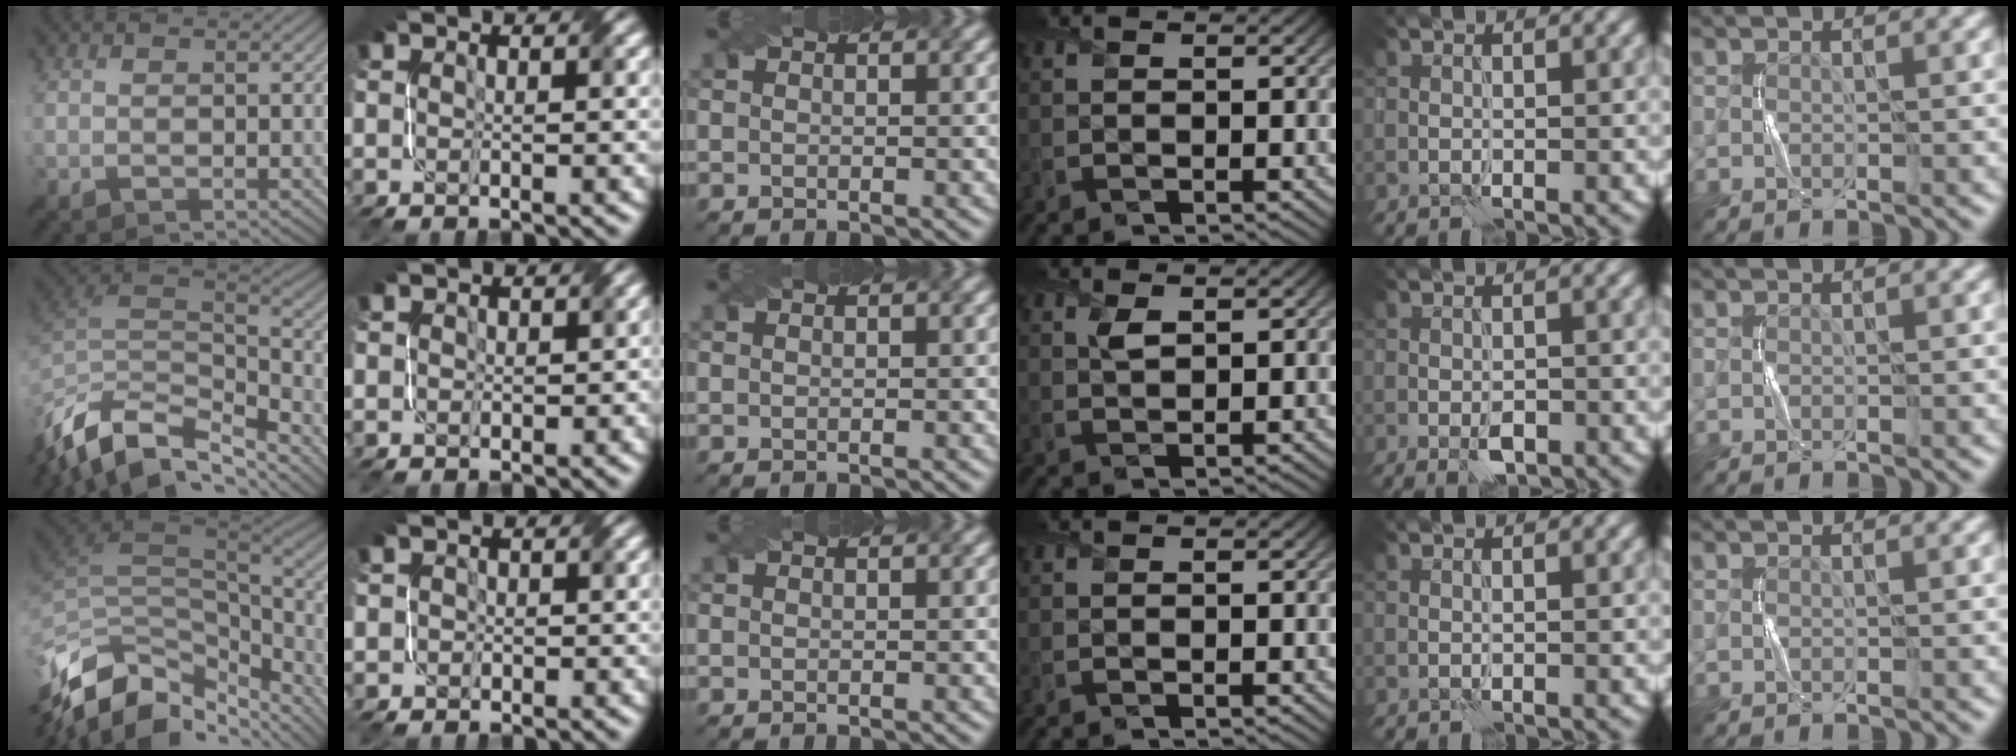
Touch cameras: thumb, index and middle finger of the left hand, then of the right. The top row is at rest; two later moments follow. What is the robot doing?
{"motion": "twist", "object": "screw"}